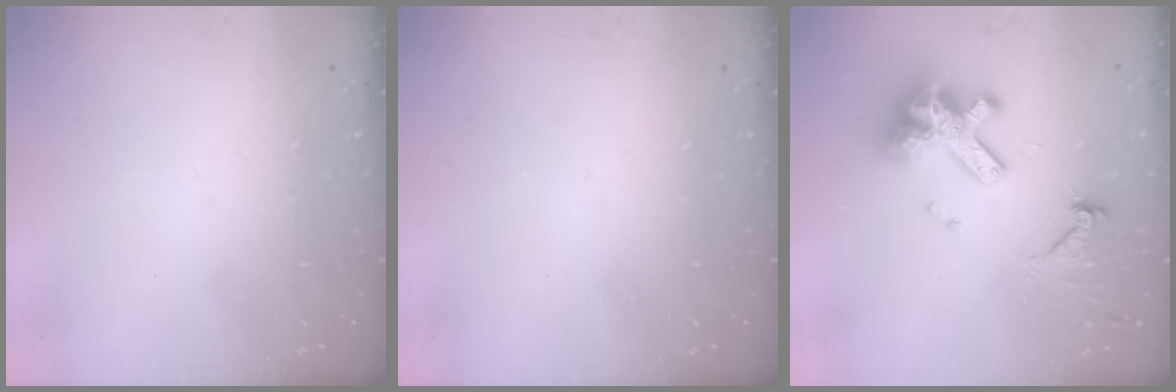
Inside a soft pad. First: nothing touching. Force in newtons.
{"total": 0.0}
{"total": 14.4, "press": 14.4, "slide": 1.3}